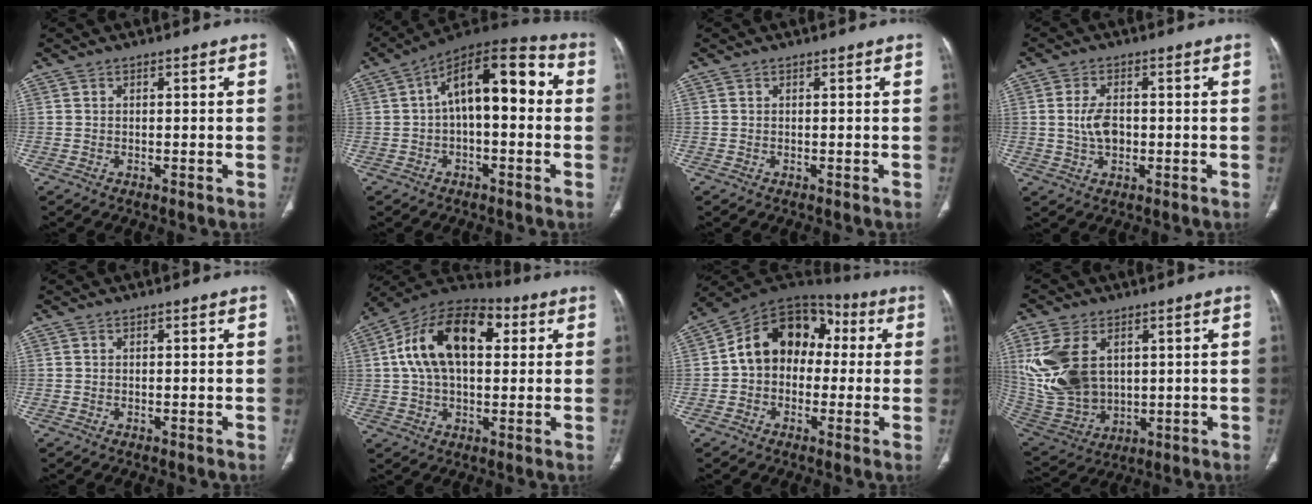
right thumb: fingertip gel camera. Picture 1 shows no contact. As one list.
[{"total": 15.4, "force": [1.4, 7.2, 13.6], "torque": [-0.188, 0.048, 0.015]}, {"total": 0.0}, {"total": 5.2, "force": [-0.1, 3.2, 4.1], "torque": [-0.078, 0.005, -0.001]}, {"total": 0.0}, {"total": 18.6, "force": [4.2, 10.8, 14.6], "torque": [-0.237, 0.027, 0.062]}, {"total": 15.2, "force": [1.0, 11.5, 9.9], "torque": [-0.118, 0.051, 0.000]}, {"total": 17.3, "force": [4.1, 11.5, 12.2], "torque": [-0.256, -0.015, 0.104]}]